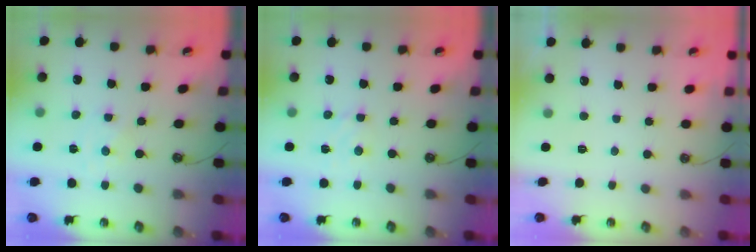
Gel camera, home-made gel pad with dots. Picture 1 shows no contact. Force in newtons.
{"total": 2.7, "press": 2.6, "slide": 0.4}
{"total": 0.0}